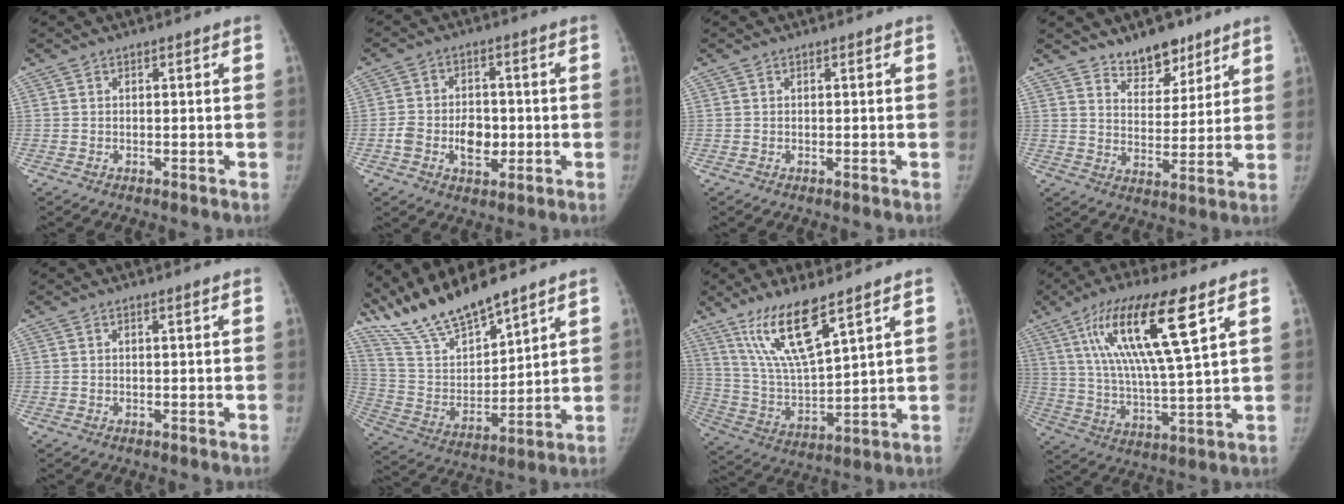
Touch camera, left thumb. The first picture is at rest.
{"total": 7.5, "force": [-1.6, 5.1, 5.3], "torque": [-0.069, 0.011, -0.023]}
{"total": 0.0}
{"total": 8.9, "force": [7.0, 4.4, 3.3], "torque": [-0.018, -0.050, 0.117]}
{"total": 0.8, "force": [0.5, -0.2, 0.6], "torque": [-0.018, -0.001, 0.013]}
{"total": 16.1, "force": [13.9, 3.5, 7.3], "torque": [-0.120, -0.062, 0.273]}
{"total": 14.0, "force": [9.2, 2.9, 10.2], "torque": [-0.190, -0.051, 0.194]}
{"total": 18.3, "force": [8.3, 3.0, 16.0], "torque": [-0.302, -0.028, 0.148]}